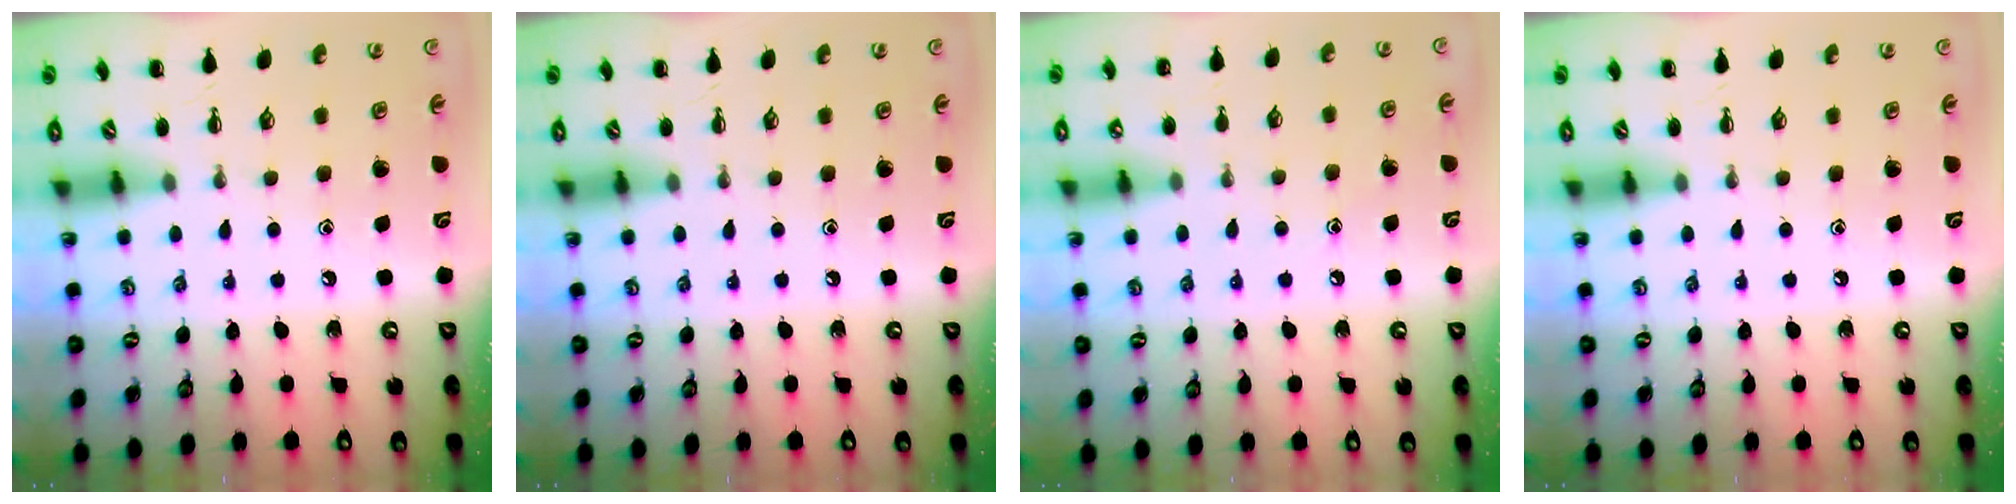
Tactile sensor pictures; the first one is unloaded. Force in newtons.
{"total": 0.0}
{"total": 4.6, "press": 4.4, "slide": 1.3}
{"total": 0.0}